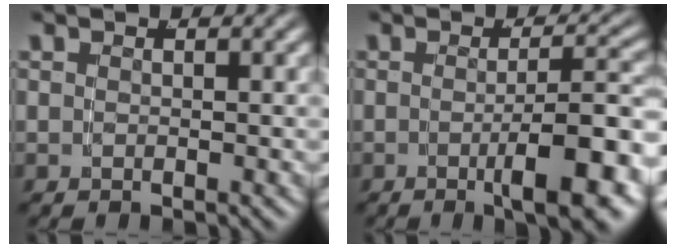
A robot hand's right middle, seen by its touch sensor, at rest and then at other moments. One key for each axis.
{"total": 6.4, "fx": -2.4, "fy": 1.1, "fz": 5.8, "tx": -0.069, "ty": -0.002, "tz": -0.036}